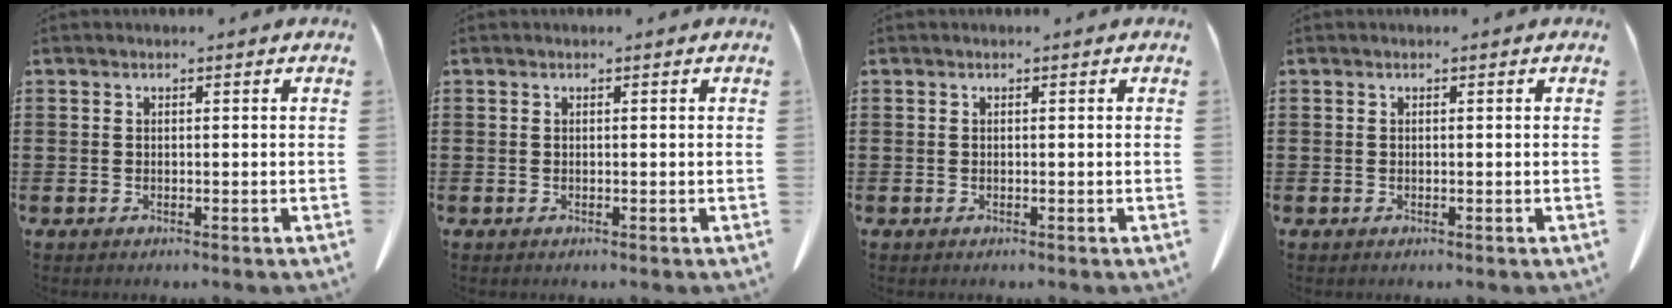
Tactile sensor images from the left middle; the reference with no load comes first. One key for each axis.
{"total": 0.0}
{"total": 0.0}
{"total": 0.0}